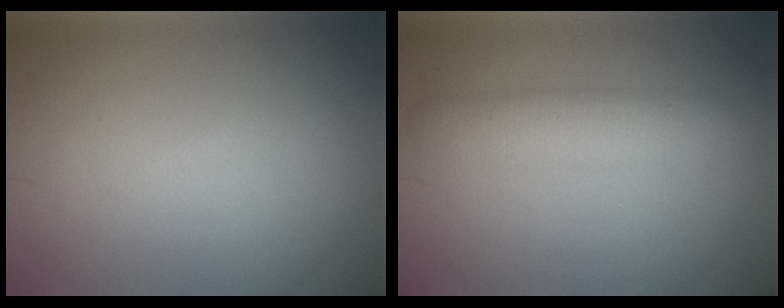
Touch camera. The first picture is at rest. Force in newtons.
{"total": 3.3, "press": 3.3, "slide": 0.0}